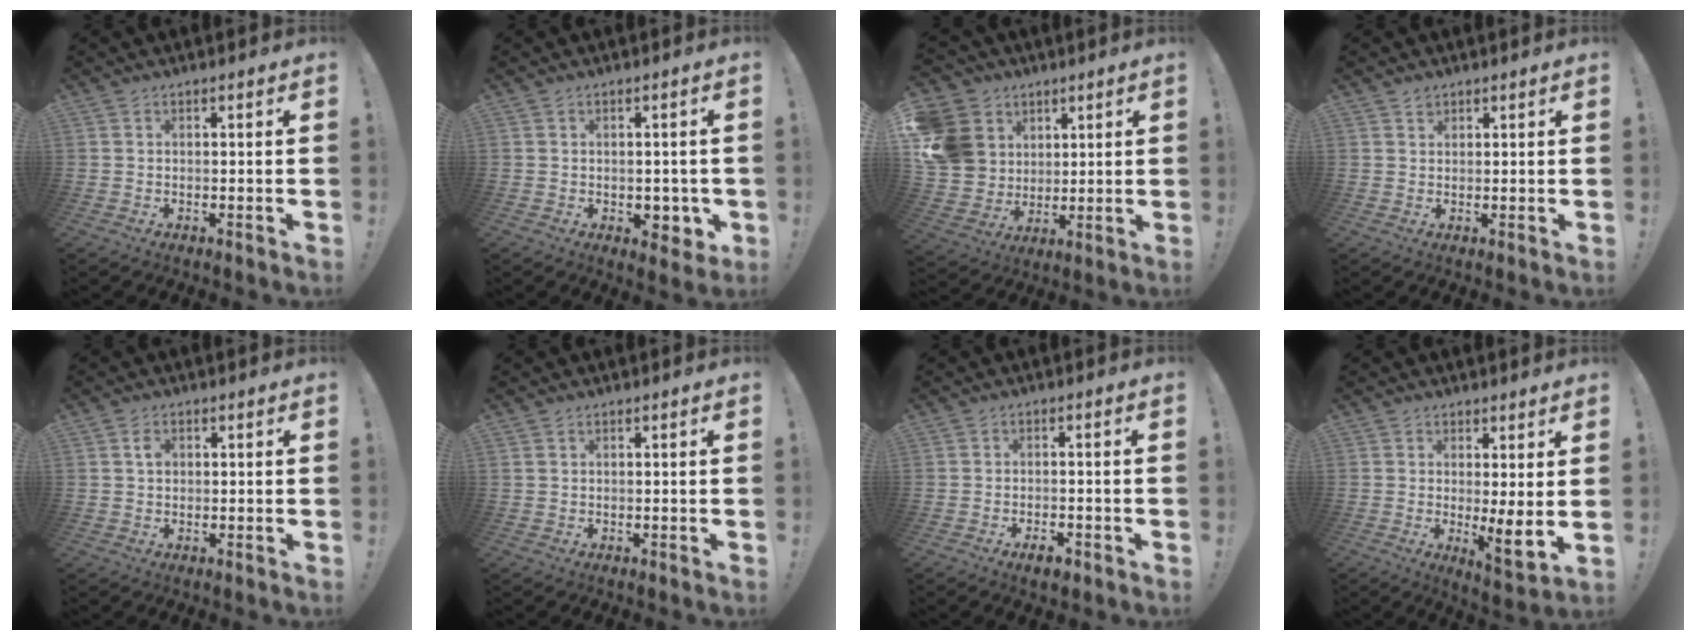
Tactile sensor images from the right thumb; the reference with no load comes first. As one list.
[{"total": 4.6, "force": [-0.7, 3.5, 2.9], "torque": [-0.025, 0.006, -0.009]}, {"total": 14.7, "force": [4.2, 13.1, 5.2], "torque": [-0.094, -0.009, 0.104]}, {"total": 1.2, "force": [1.0, 0.6, 0.3], "torque": [0.005, -0.007, 0.018]}, {"total": 2.3, "force": [0.7, 1.7, 1.5], "torque": [-0.020, 0.002, 0.009]}, {"total": 0.8, "force": [0.5, 0.5, 0.4], "torque": [-0.015, 0.004, 0.011]}, {"total": 3.5, "force": [-2.3, 1.2, 2.4], "torque": [-0.026, 0.007, -0.039]}, {"total": 6.4, "force": [1.7, 1.1, 6.1], "torque": [-0.064, -0.042, 0.030]}]